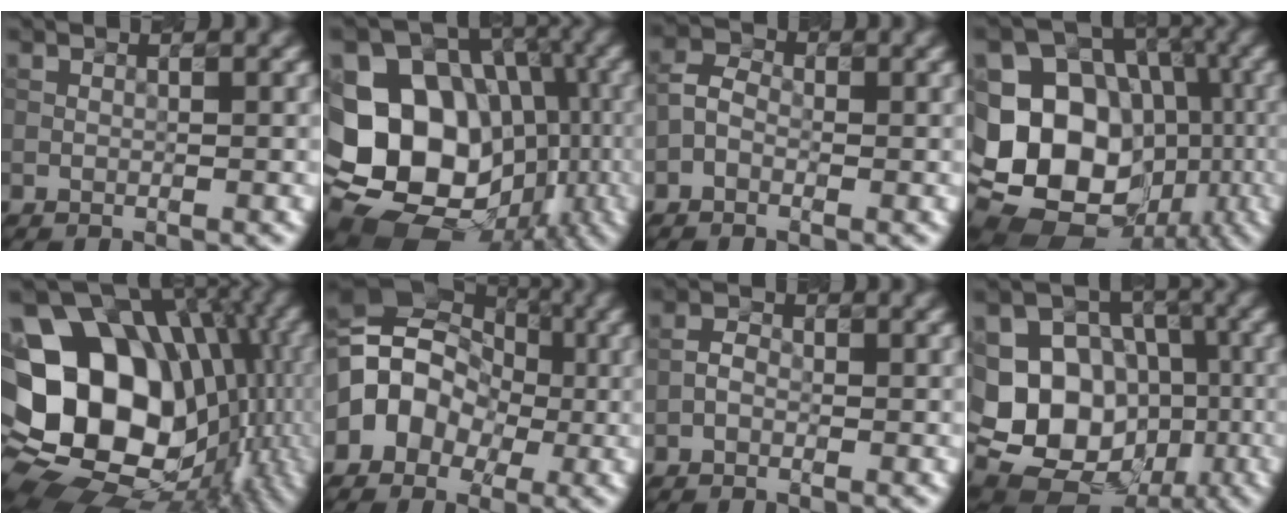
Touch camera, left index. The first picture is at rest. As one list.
[{"total": 19.0, "force": [-3.6, 15.9, 9.7], "torque": [-0.164, -0.002, -0.057]}, {"total": 1.8, "force": [-0.8, 1.3, 1.0], "torque": [-0.020, 0.012, -0.024]}, {"total": 18.0, "force": [-3.4, 15.5, 8.6], "torque": [-0.169, 0.011, -0.064]}, {"total": 18.8, "force": [-0.4, 14.2, 12.4], "torque": [-0.207, -0.004, 0.020]}, {"total": 6.3, "force": [-1.1, 5.2, 3.4], "torque": [-0.035, 0.021, -0.040]}, {"total": 1.0, "force": [-0.4, 0.7, 0.7], "torque": [-0.014, 0.007, -0.013]}, {"total": 12.1, "force": [-1.4, 10.2, 6.3], "torque": [-0.110, 0.003, -0.038]}]